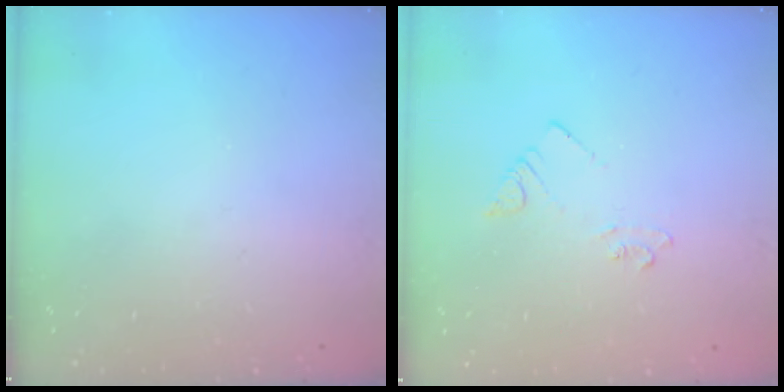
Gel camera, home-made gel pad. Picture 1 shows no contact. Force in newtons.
{"total": 3.6, "press": 3.6, "slide": 0.6}